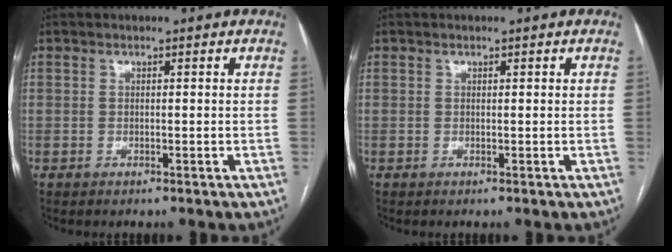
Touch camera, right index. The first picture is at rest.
{"total": 0.0}